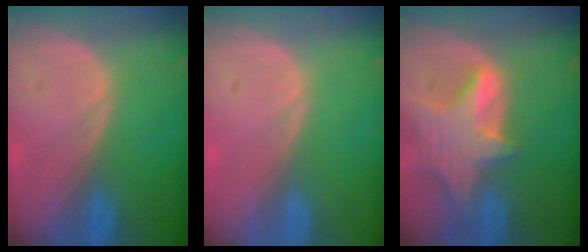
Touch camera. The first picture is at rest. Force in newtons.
{"total": 0.0}
{"total": 8.5, "press": 7.6, "slide": 3.9}